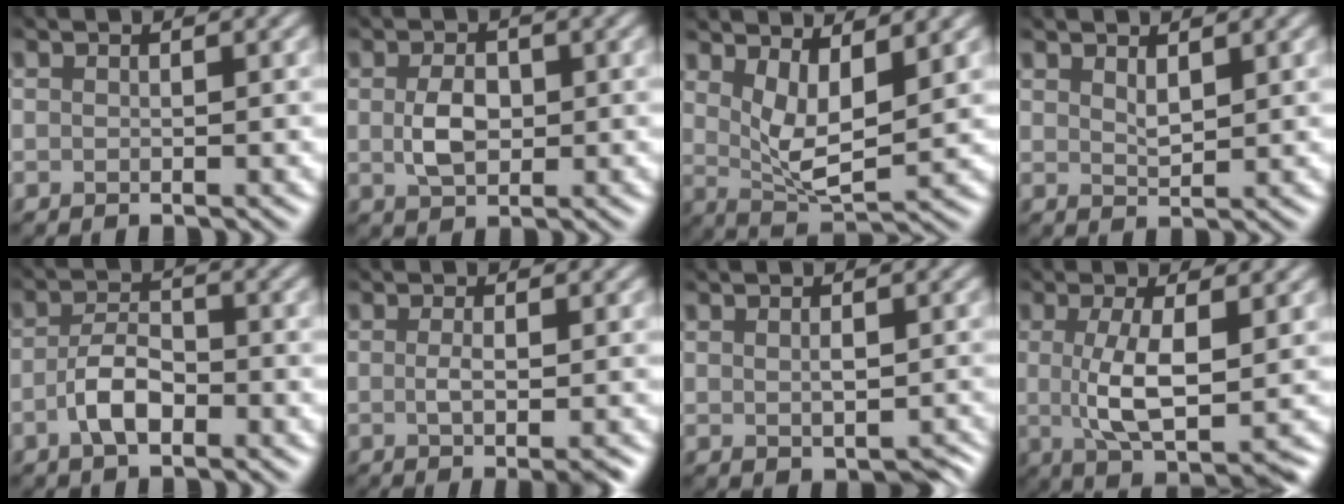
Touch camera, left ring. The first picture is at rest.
{"total": 2.3, "force": [-0.5, 1.5, 1.7], "torque": [-0.037, -0.003, -0.010]}
{"total": 3.9, "force": [1.4, 1.3, 3.4], "torque": [-0.067, -0.017, 0.027]}
{"total": 1.2, "force": [0.8, 0.2, 0.8], "torque": [-0.014, -0.004, 0.016]}
{"total": 3.3, "force": [-2.0, 1.3, 2.3], "torque": [-0.044, 0.000, -0.044]}
{"total": 2.1, "force": [-0.2, 0.0, 2.1], "torque": [-0.025, -0.003, -0.006]}
{"total": 1.6, "force": [0.3, 0.8, 1.3], "torque": [-0.023, -0.004, 0.011]}
{"total": 5.2, "force": [-0.3, 1.0, 5.1], "torque": [-0.091, -0.008, -0.004]}